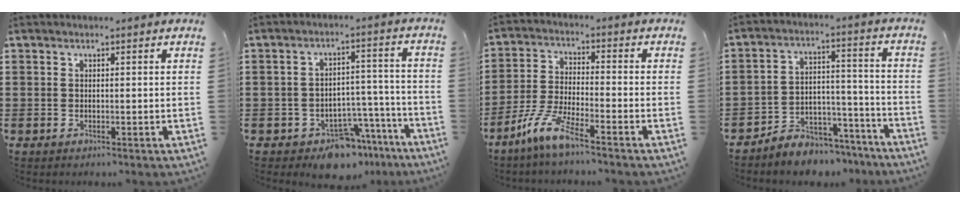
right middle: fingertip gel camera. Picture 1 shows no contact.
{"total": 7.1, "force": [-6.3, 2.6, 1.9], "torque": [-0.025, 0.031, -0.116]}
{"total": 7.1, "force": [-5.3, 0.5, 4.6], "torque": [-0.114, -0.012, -0.105]}
{"total": 5.7, "force": [-5.4, 1.6, 0.2], "torque": [-0.003, 0.018, -0.108]}